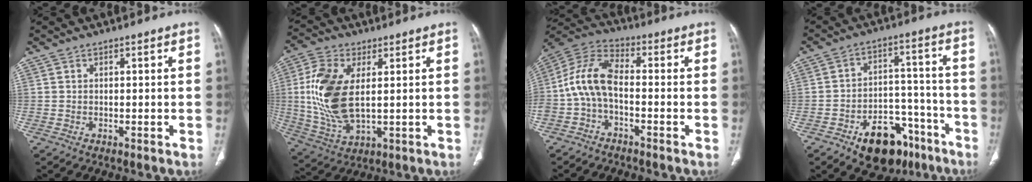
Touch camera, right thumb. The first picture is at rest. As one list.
[{"total": 14.7, "force": [1.9, 7.6, 12.4], "torque": [-0.268, -0.009, 0.044]}, {"total": 10.4, "force": [-2.2, 5.4, 8.7], "torque": [-0.184, 0.039, -0.054]}, {"total": 15.3, "force": [-9.3, 9.1, 8.0], "torque": [-0.071, 0.078, -0.132]}]